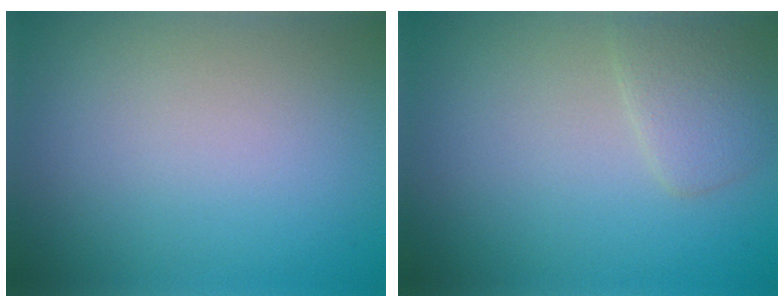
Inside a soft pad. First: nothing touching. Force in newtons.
{"total": 2.1, "press": 2.1, "slide": 0.2}